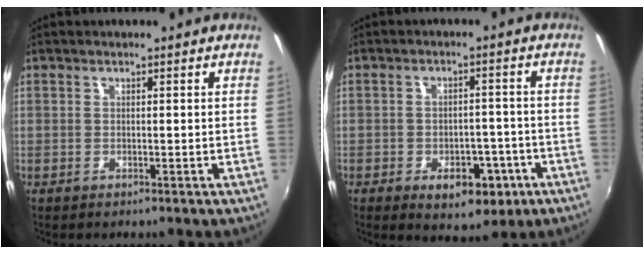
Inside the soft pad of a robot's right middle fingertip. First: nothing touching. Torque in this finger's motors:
{"motor_torque": [0.94, -1.20, 0.15, 0.04]}